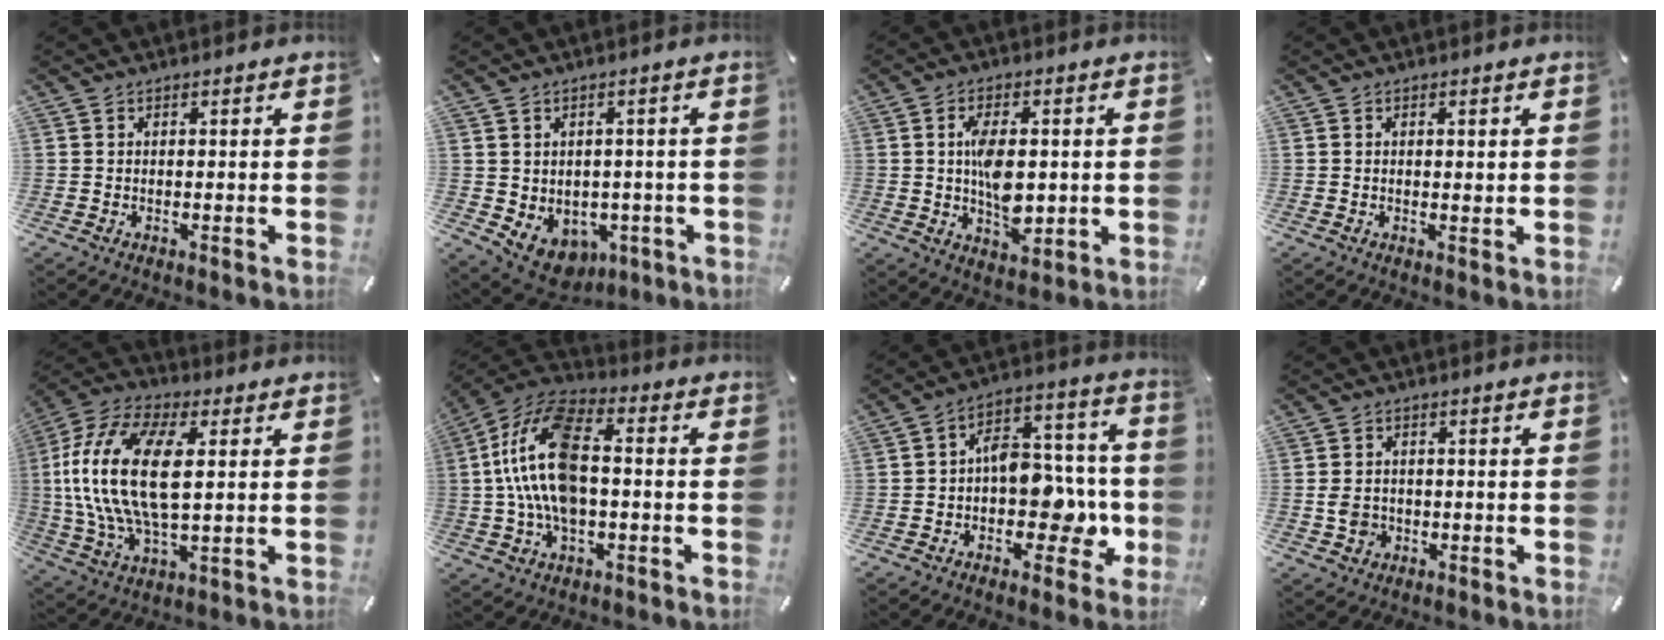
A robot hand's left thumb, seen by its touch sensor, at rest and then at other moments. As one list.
[{"total": 5.5, "force": [-1.3, 5.1, 1.8], "torque": [-0.034, -0.010, -0.021]}, {"total": 9.4, "force": [-0.1, 5.4, 7.7], "torque": [-0.133, 0.001, -0.004]}, {"total": 0.9, "force": [0.2, 0.4, 0.8], "torque": [-0.008, -0.001, 0.001]}, {"total": 19.9, "force": [3.1, 10.1, 16.9], "torque": [-0.375, -0.004, 0.049]}, {"total": 16.6, "force": [-0.5, 9.4, 13.7], "torque": [-0.300, 0.005, -0.013]}, {"total": 13.4, "force": [-2.5, 9.6, 9.0], "torque": [-0.116, 0.009, -0.033]}, {"total": 3.6, "force": [-0.9, 3.2, 1.3], "torque": [-0.014, 0.003, -0.018]}]